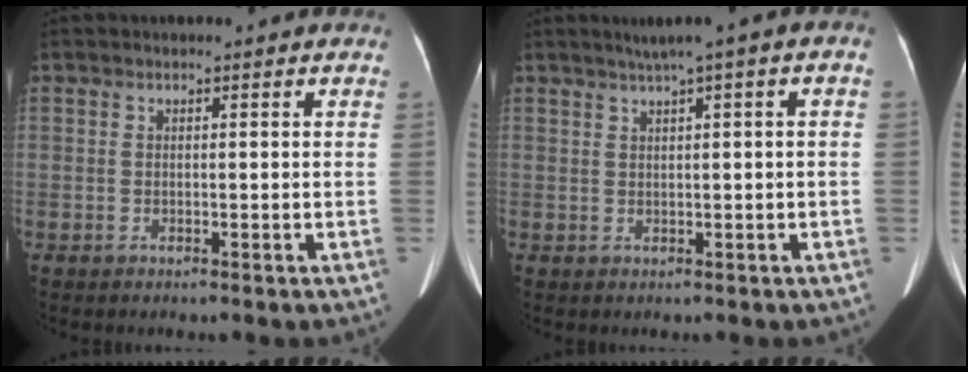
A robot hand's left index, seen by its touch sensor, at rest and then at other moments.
{"total": 3.9, "force": [1.5, 0.0, 3.6], "torque": [-0.052, 0.020, 0.022]}